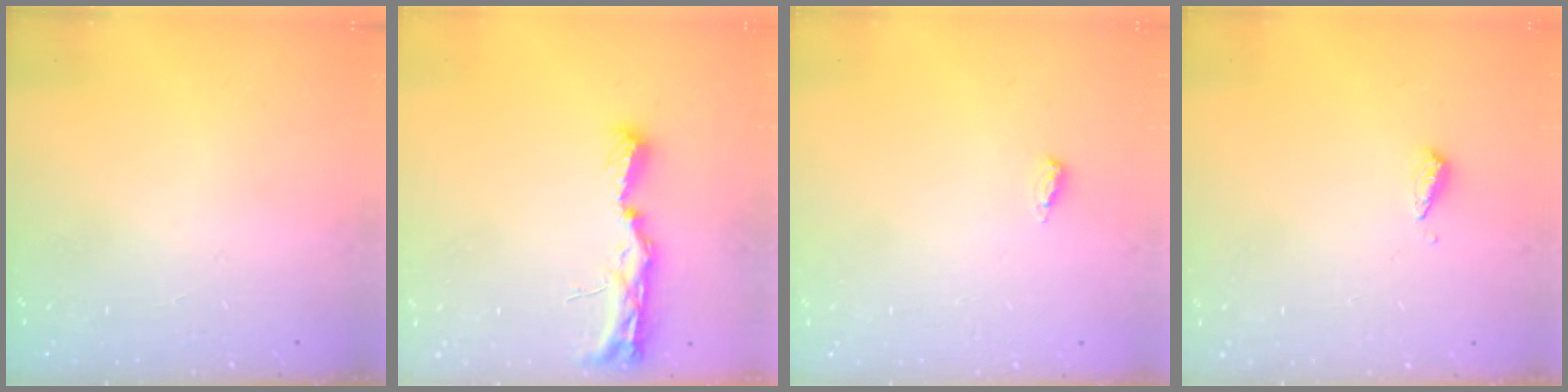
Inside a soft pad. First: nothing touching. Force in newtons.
{"total": 8.8, "press": 8.7, "slide": 0.9}
{"total": 2.7, "press": 2.5, "slide": 1.0}
{"total": 3.0, "press": 3.0, "slide": 0.2}